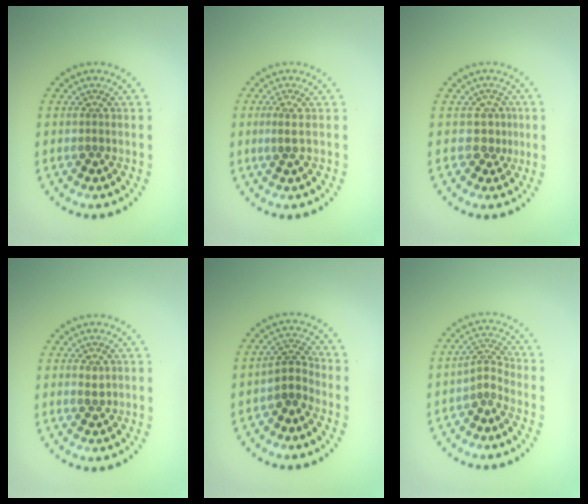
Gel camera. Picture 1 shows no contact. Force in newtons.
{"total": 1.1, "press": 0.9, "slide": 0.7}
{"total": 2.0, "press": 1.4, "slide": 1.4}
{"total": 1.0, "press": 1.0, "slide": 0.2}
{"total": 2.5, "press": 2.0, "slide": 1.5}
{"total": 2.1, "press": 1.4, "slide": 1.5}